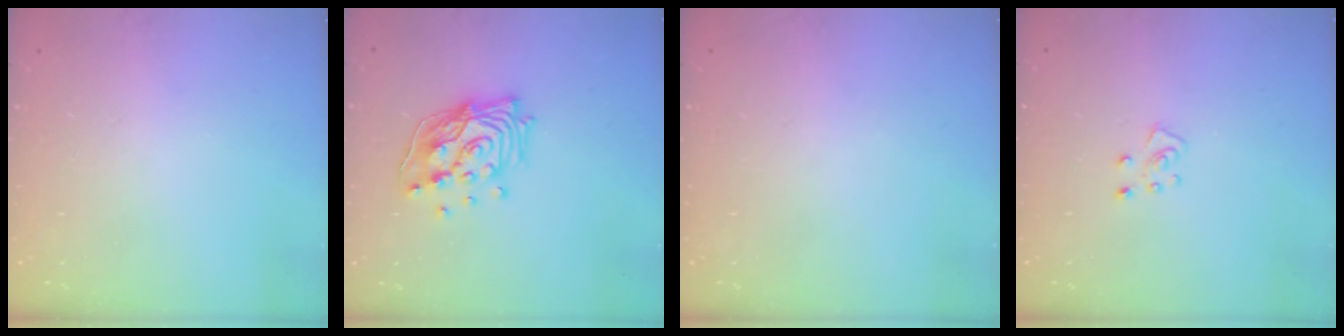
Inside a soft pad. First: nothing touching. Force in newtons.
{"total": 17.0, "press": 16.1, "slide": 5.5}
{"total": 0.0}
{"total": 4.2, "press": 4.2, "slide": 0.4}